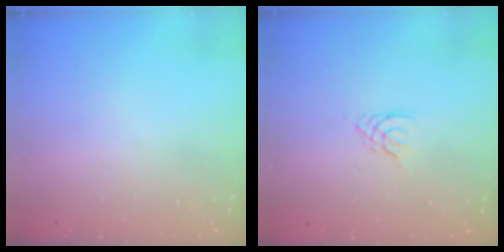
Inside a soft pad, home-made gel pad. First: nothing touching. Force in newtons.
{"total": 2.6, "press": 2.5, "slide": 0.5}